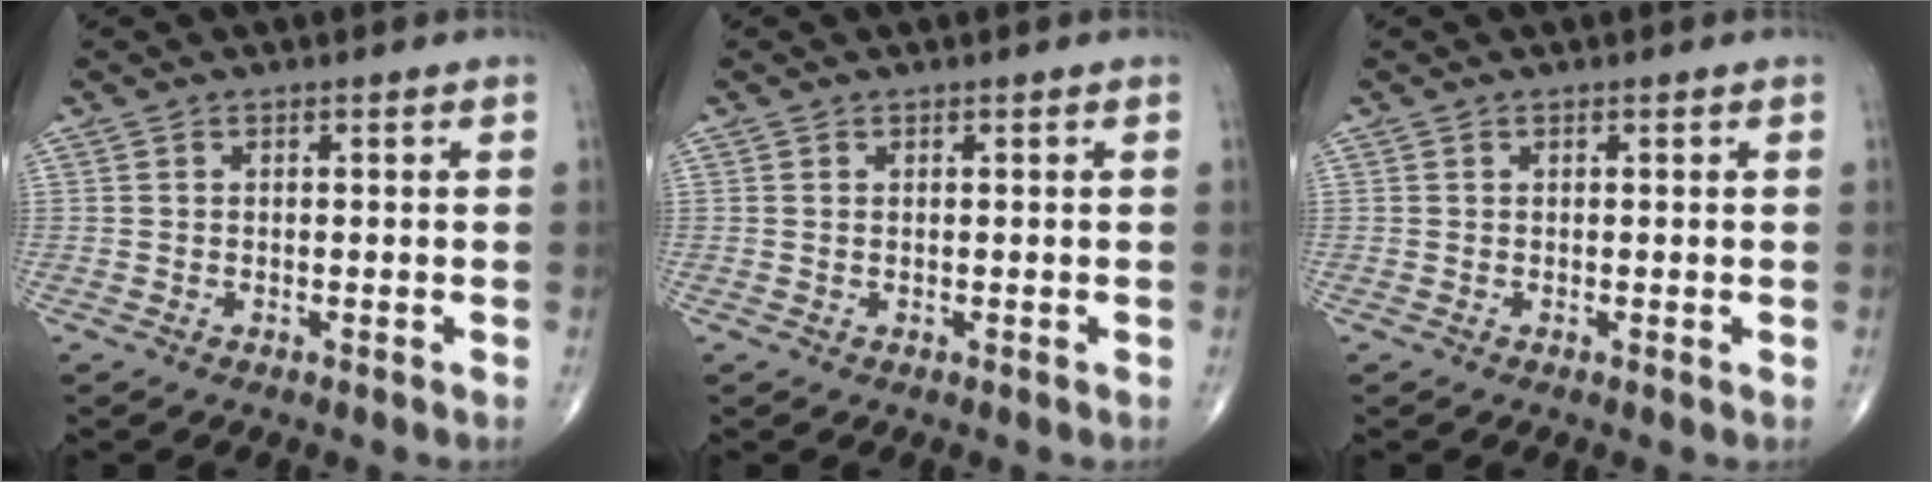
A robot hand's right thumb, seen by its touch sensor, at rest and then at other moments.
{"total": 0.0}
{"total": 0.0}